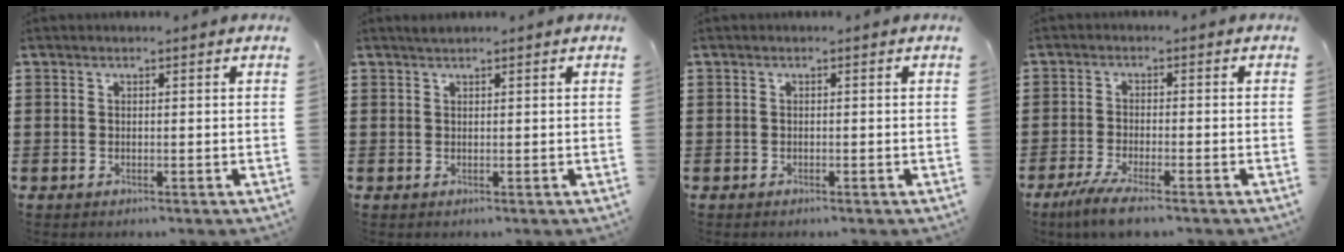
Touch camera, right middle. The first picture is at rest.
{"total": 1.0, "force": [0.9, -0.1, 0.4], "torque": [-0.008, 0.000, 0.017]}
{"total": 0.0}
{"total": 3.9, "force": [-3.1, 0.1, 2.4], "torque": [-0.061, -0.016, -0.062]}